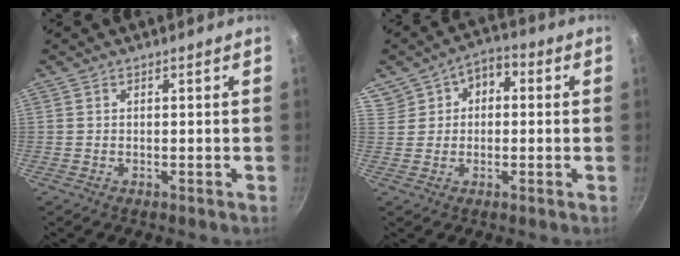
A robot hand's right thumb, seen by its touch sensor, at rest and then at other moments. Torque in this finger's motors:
{"motor_torque": [-0.01, 0.01, -0.10, 0.70, 0.08]}